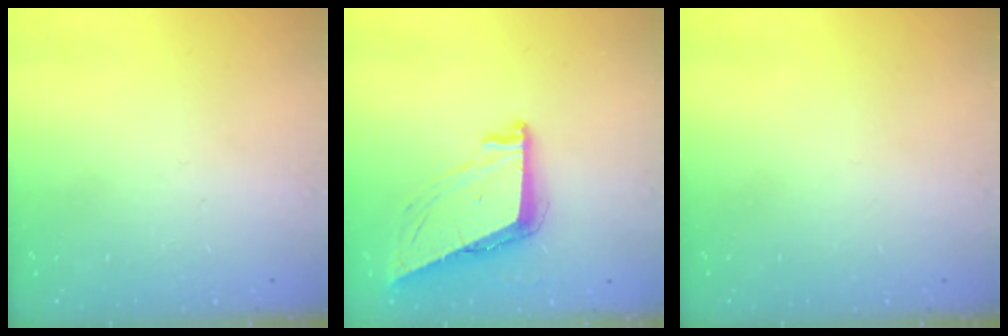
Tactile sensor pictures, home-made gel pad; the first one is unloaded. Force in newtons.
{"total": 8.9, "press": 8.5, "slide": 2.7}
{"total": 0.0}